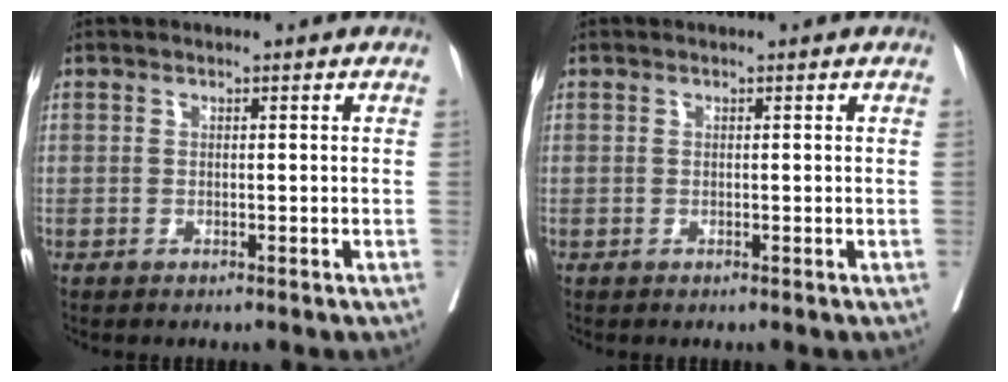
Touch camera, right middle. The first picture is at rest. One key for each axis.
{"total": 0.0}